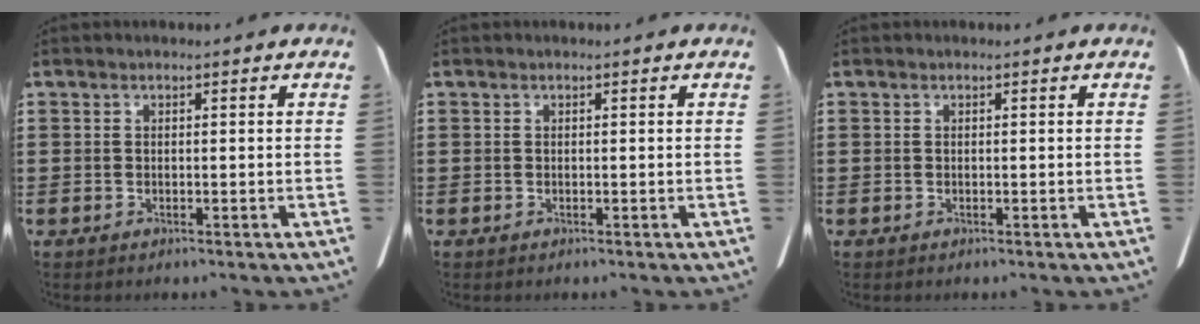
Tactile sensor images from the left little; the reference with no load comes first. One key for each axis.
{"total": 0.0}
{"total": 0.0}